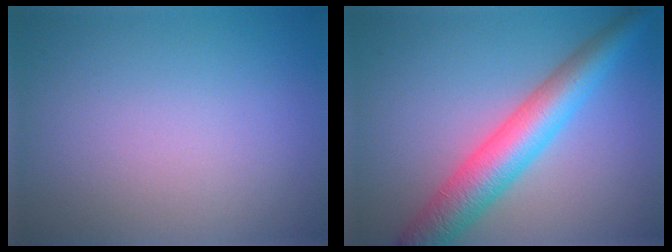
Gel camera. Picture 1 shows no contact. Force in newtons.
{"total": 6.4, "press": 6.4, "slide": 0.2}